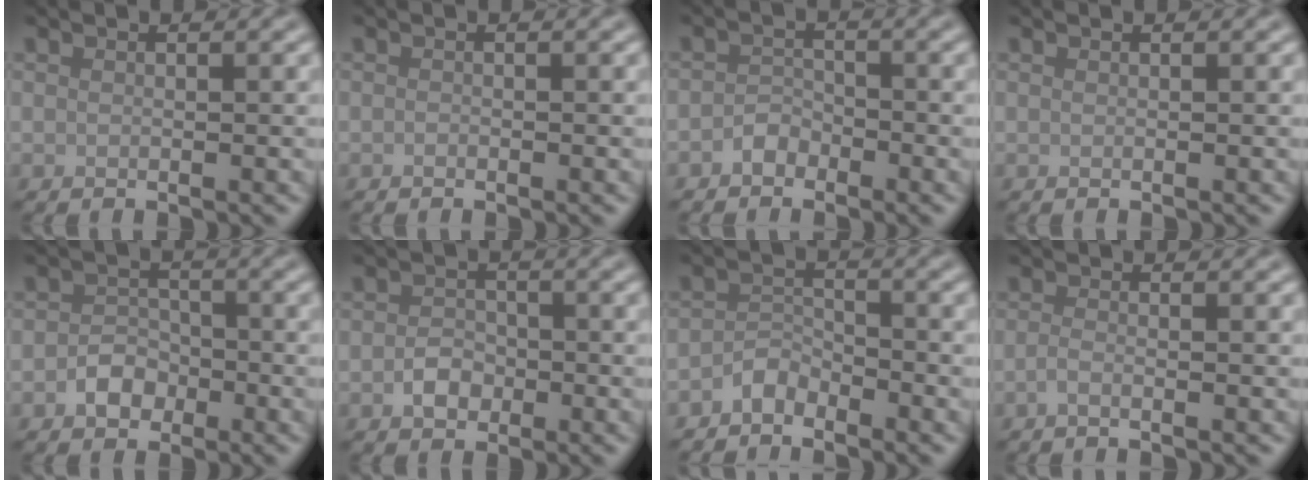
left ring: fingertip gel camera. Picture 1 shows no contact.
{"total": 0.0}
{"total": 1.5, "force": [-1.0, 1.0, 0.3], "torque": [-0.001, 0.009, -0.021]}
{"total": 0.0}
{"total": 2.4, "force": [-1.1, 1.9, 1.0], "torque": [-0.011, 0.004, -0.024]}
{"total": 2.0, "force": [-0.8, 1.6, 1.0], "torque": [-0.015, 0.002, -0.019]}
{"total": 2.0, "force": [-1.7, 0.9, 0.4], "torque": [-0.006, 0.011, -0.037]}
{"total": 1.0, "force": [-0.6, 0.3, 0.8], "torque": [-0.015, -0.001, -0.015]}